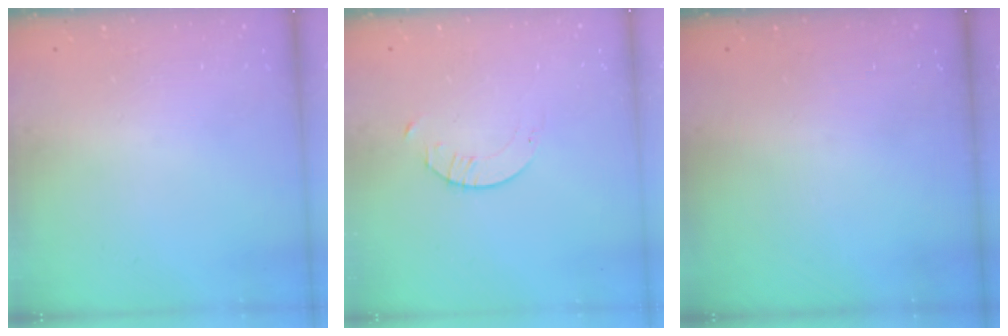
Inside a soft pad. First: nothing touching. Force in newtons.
{"total": 1.6, "press": 1.6, "slide": 0.2}
{"total": 0.0}